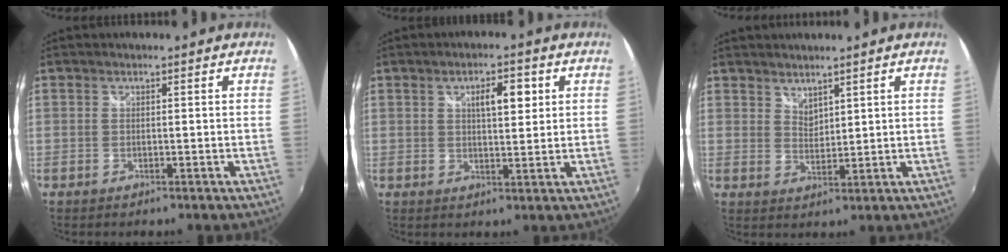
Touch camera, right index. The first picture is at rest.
{"total": 5.4, "force": [2.0, 1.9, 4.7], "torque": [-0.071, 0.009, 0.033]}
{"total": 3.0, "force": [2.8, 1.0, 0.8], "torque": [-0.008, -0.001, 0.050]}